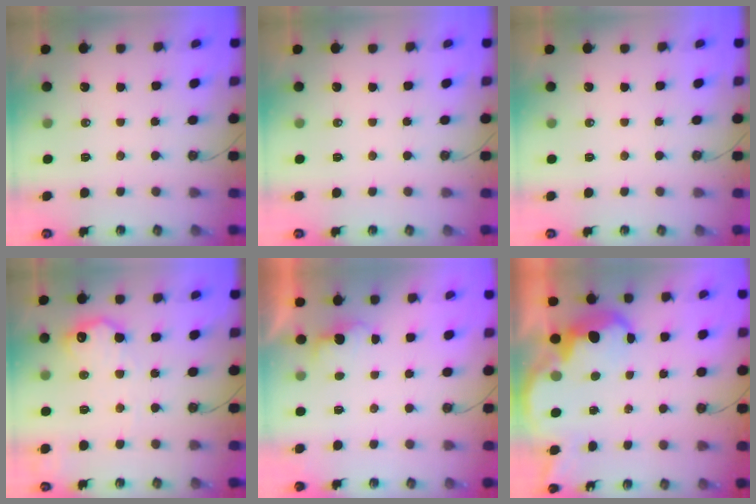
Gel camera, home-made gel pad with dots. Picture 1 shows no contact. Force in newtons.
{"total": 0.0}
{"total": 0.0}
{"total": 12.2, "press": 12.2, "slide": 0.4}
{"total": 1.5, "press": 1.3, "slide": 0.8}
{"total": 6.2, "press": 6.2, "slide": 0.5}